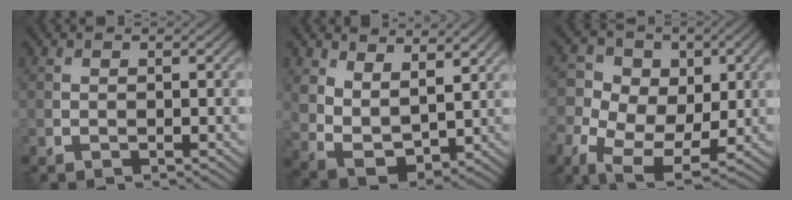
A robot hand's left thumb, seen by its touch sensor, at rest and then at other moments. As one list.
[{"total": 8.4, "force": [4.6, 4.7, 5.2], "torque": [-0.131, -0.012, 0.092]}, {"total": 10.0, "force": [-1.5, 7.5, 6.5], "torque": [-0.139, -0.015, -0.034]}]